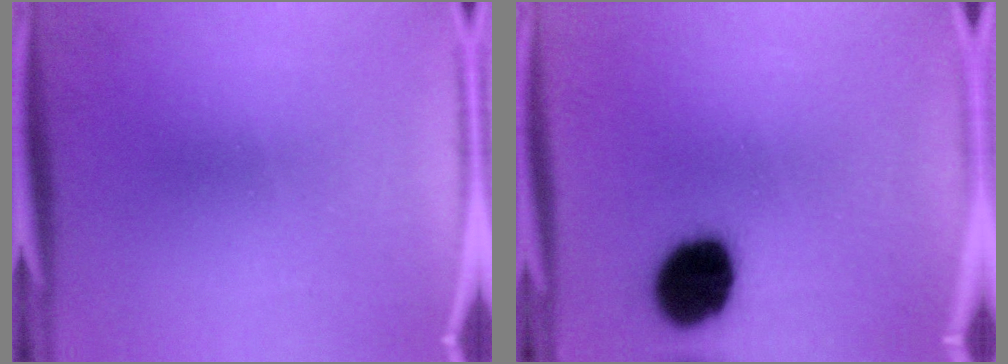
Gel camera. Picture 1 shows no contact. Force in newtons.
{"total": 15.9}